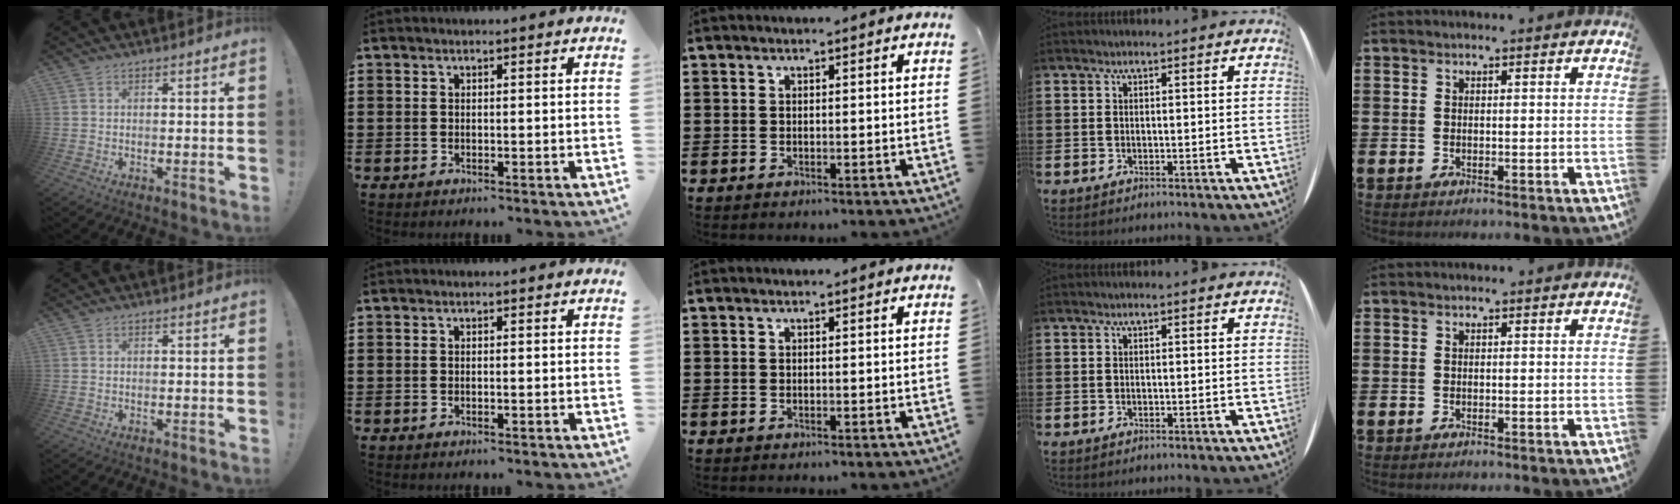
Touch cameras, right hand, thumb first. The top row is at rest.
{}